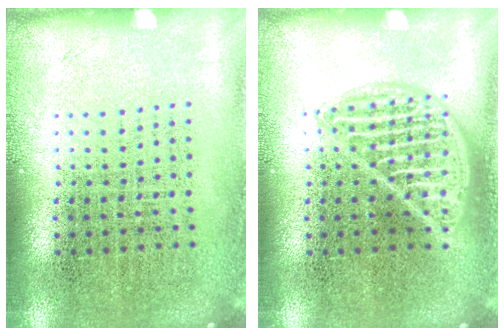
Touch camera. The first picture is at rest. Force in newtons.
{"total": 2.3, "press": 2.3, "slide": 0.2}